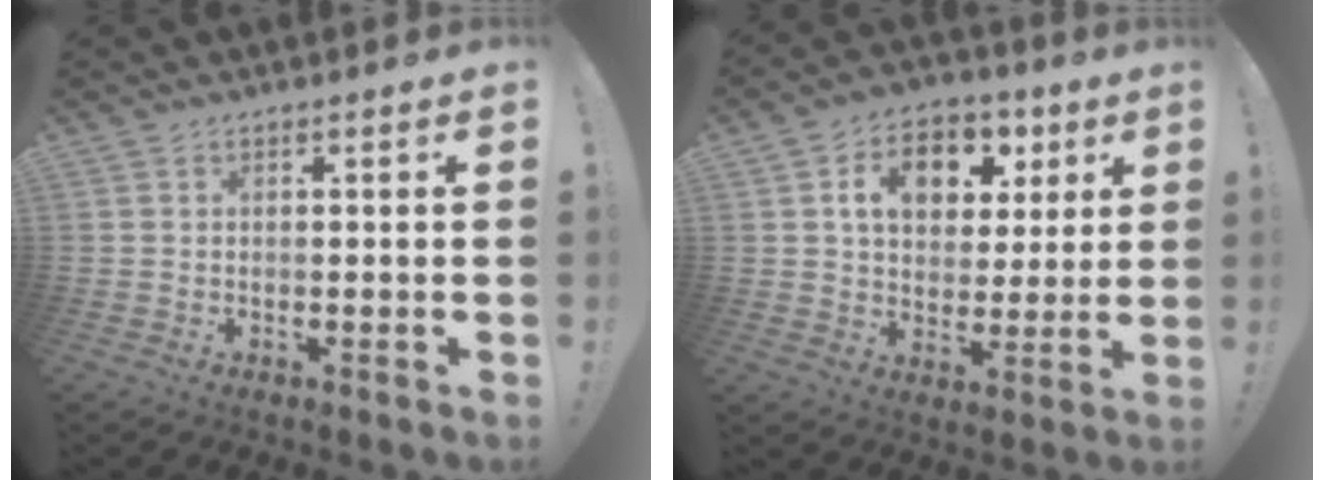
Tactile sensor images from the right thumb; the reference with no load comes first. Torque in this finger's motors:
{"motor_torque": [0.33, 0.71, 0.30, -0.19, 0.26]}